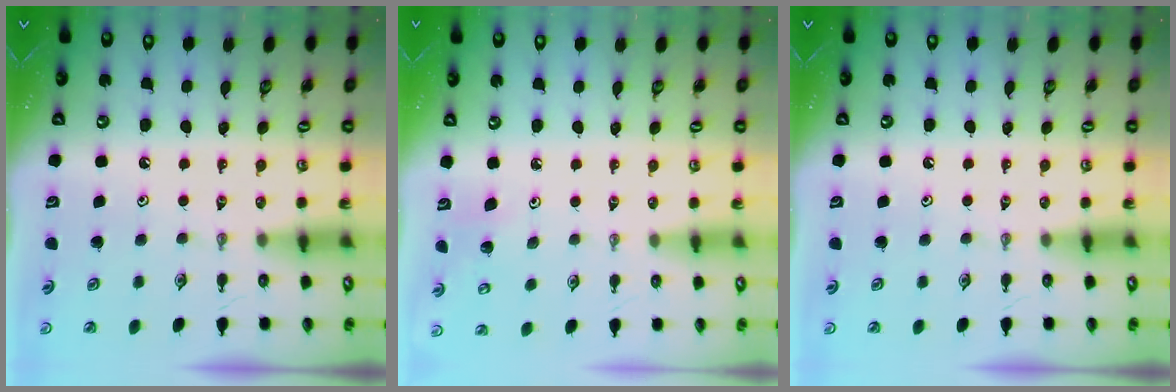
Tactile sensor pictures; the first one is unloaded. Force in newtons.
{"total": 4.8, "press": 4.7, "slide": 0.9}
{"total": 0.0}